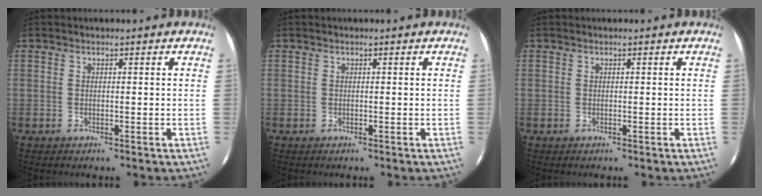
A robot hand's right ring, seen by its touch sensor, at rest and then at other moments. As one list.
[{"total": 0.0}, {"total": 0.0}]